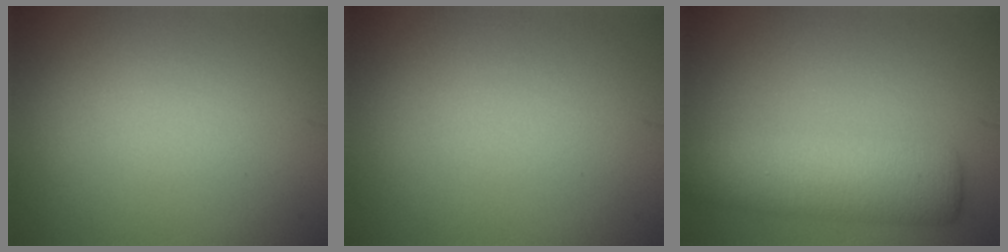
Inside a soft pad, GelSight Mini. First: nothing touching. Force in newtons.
{"total": 0.0}
{"total": 6.0, "press": 6.0, "slide": 0.1}